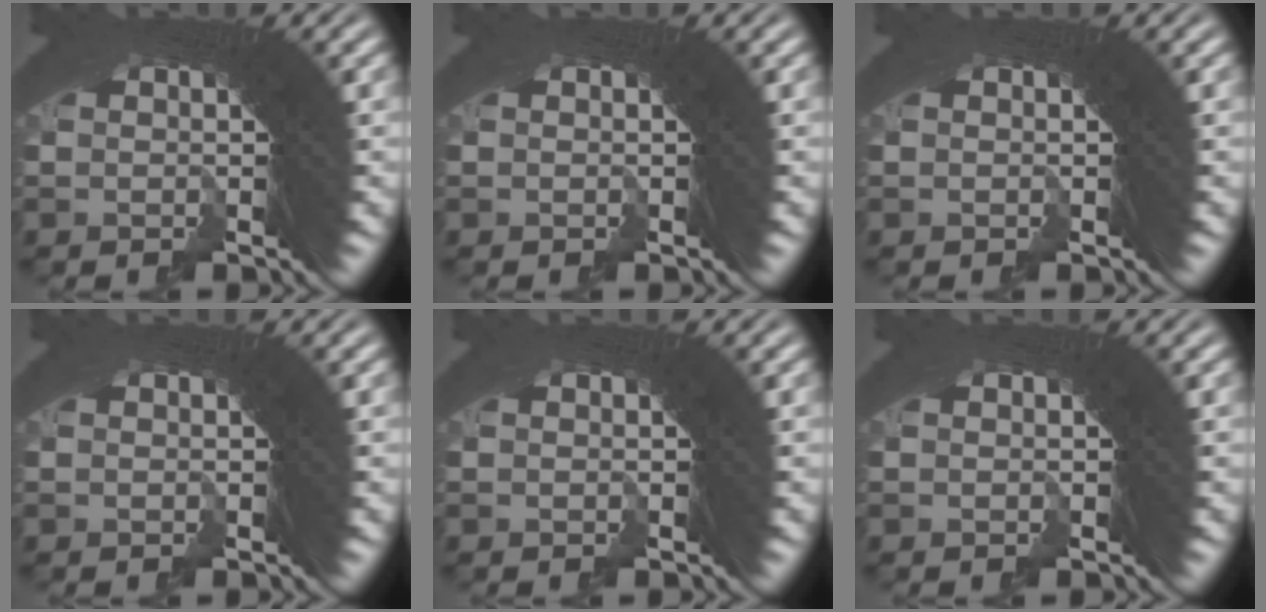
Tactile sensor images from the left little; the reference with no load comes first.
{"total": 0.0}
{"total": 0.0}
{"total": 0.0}
{"total": 0.0}
{"total": 0.0}